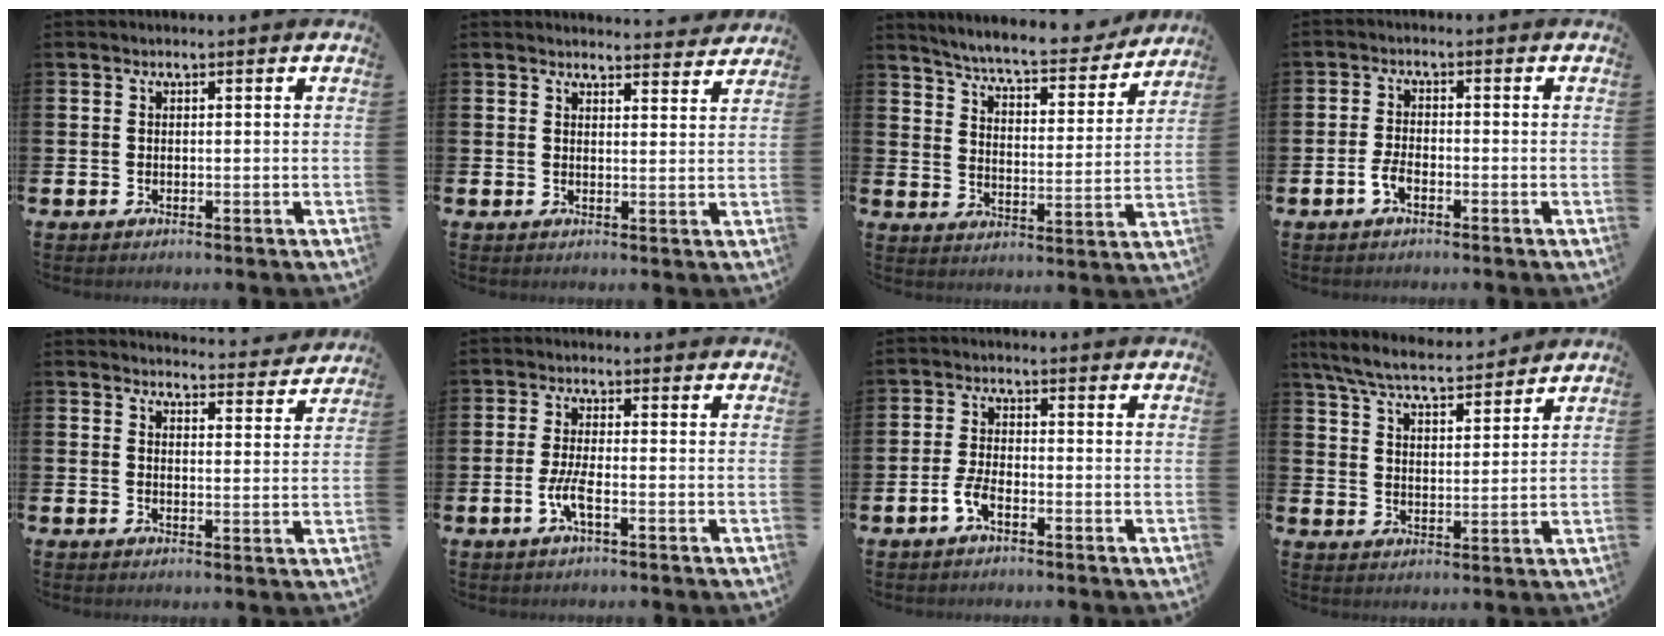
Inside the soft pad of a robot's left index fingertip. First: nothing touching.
{"total": 2.9, "force": [2.9, 0.2, -0.2], "torque": [0.006, -0.024, 0.049]}
{"total": 6.3, "force": [6.0, 0.4, 1.9], "torque": [-0.061, -0.050, 0.098]}
{"total": 2.5, "force": [-1.3, 1.1, 1.8], "torque": [-0.040, 0.007, -0.022]}
{"total": 3.6, "force": [3.6, 0.3, 0.0], "torque": [-0.001, -0.031, 0.061]}
{"total": 3.3, "force": [-1.2, 0.7, 3.0], "torque": [-0.073, -0.001, -0.026]}
{"total": 3.0, "force": [-1.6, 1.1, 2.3], "torque": [-0.052, 0.005, -0.031]}
{"total": 6.8, "force": [6.4, 0.8, 2.1], "torque": [-0.068, -0.036, 0.115]}